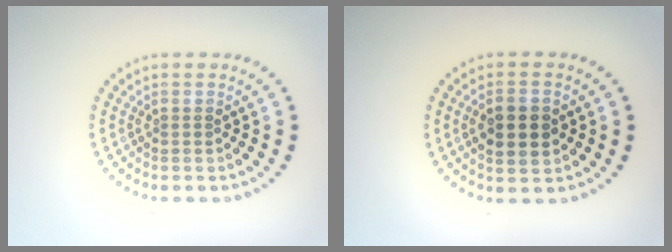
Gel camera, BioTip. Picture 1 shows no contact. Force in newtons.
{"total": 3.4, "press": 3.4, "slide": 0.2}